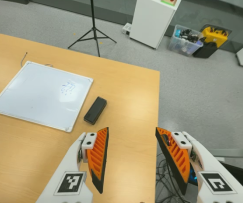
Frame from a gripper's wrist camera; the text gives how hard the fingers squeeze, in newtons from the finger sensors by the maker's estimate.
{"total": 0.0}